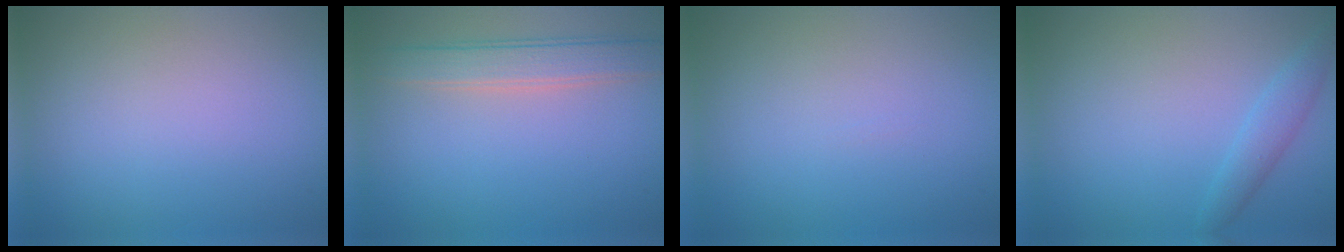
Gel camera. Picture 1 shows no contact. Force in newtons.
{"total": 3.1, "press": 3.1, "slide": 0.3}
{"total": 0.0}
{"total": 1.8, "press": 1.8, "slide": 0.2}